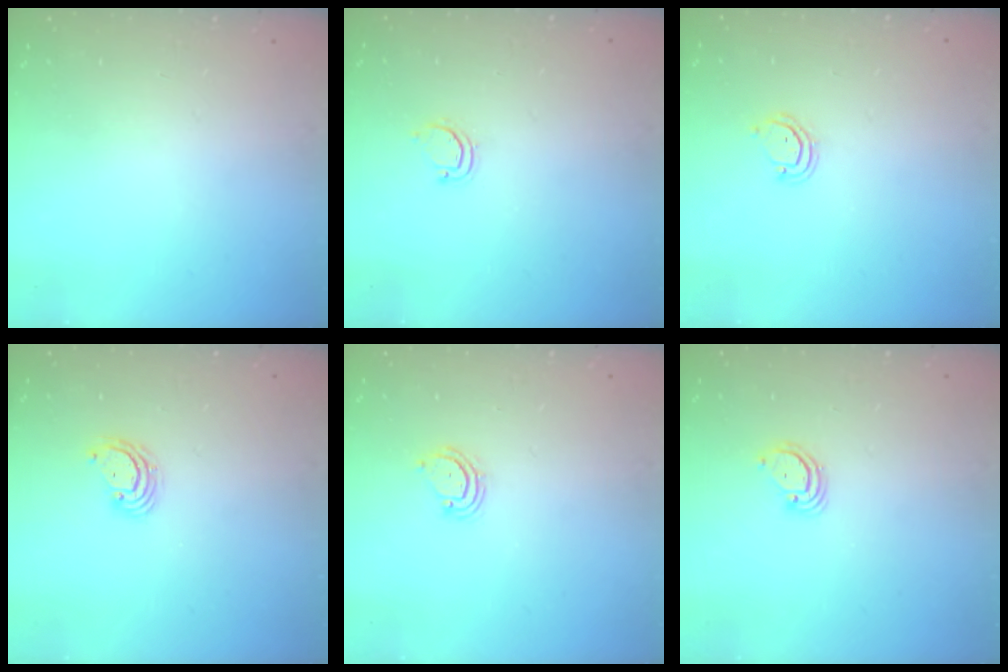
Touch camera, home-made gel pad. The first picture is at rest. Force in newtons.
{"total": 3.1, "press": 3.1, "slide": 0.2}
{"total": 4.0, "press": 4.0, "slide": 0.3}
{"total": 3.8, "press": 3.8, "slide": 0.1}
{"total": 4.6, "press": 4.6, "slide": 0.4}
{"total": 3.5, "press": 3.5, "slide": 0.2}